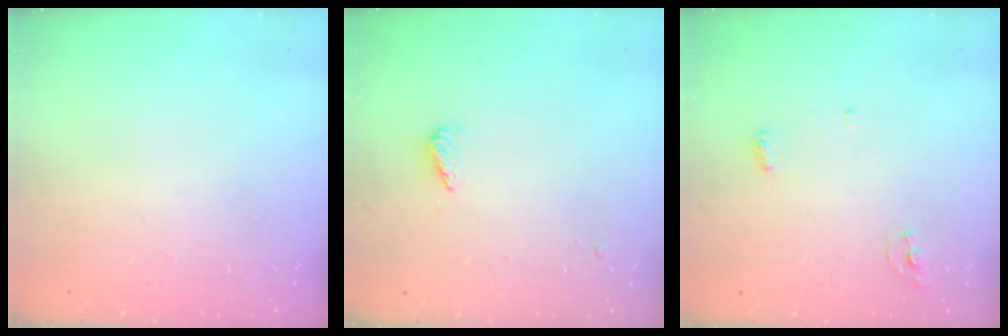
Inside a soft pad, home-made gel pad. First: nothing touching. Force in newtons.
{"total": 3.6, "press": 3.5, "slide": 1.1}
{"total": 3.8, "press": 3.8, "slide": 0.3}